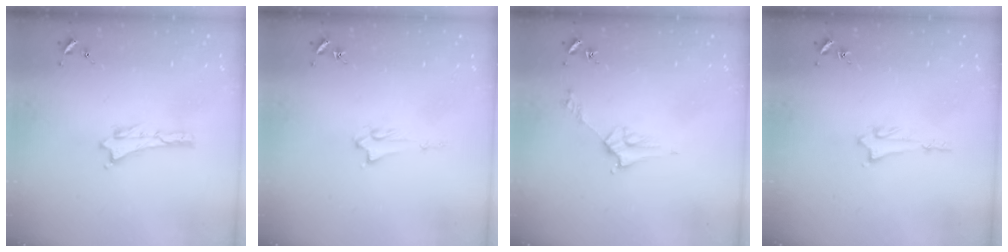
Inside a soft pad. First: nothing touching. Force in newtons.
{"total": 1.3, "press": 1.3, "slide": 0.2}
{"total": 2.8, "press": 2.8, "slide": 0.3}
{"total": 1.4, "press": 1.4, "slide": 0.2}